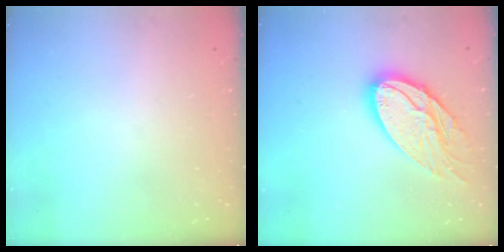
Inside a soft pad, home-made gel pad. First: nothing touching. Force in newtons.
{"total": 17.6, "press": 17.6, "slide": 1.3}